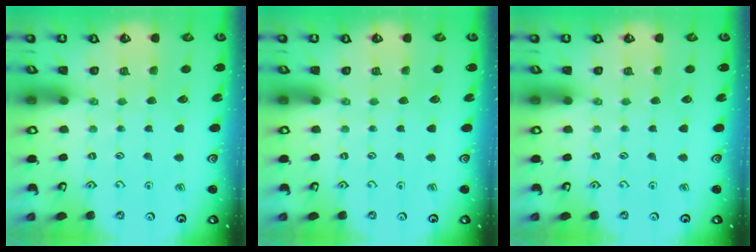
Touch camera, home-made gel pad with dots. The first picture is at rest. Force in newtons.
{"total": 0.0}
{"total": 0.0}